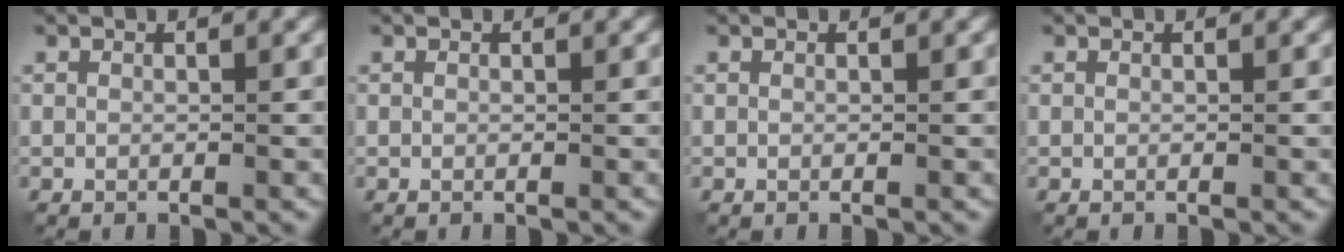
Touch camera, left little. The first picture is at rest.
{"total": 0.0}
{"total": 0.0}
{"total": 0.0}